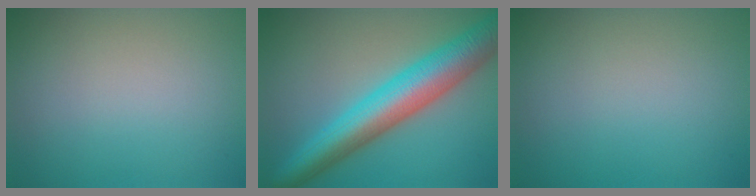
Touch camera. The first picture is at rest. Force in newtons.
{"total": 8.4, "press": 8.4, "slide": 0.1}
{"total": 0.0}